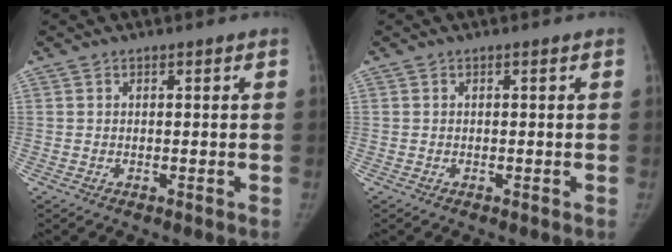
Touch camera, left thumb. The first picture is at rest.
{"total": 0.0}